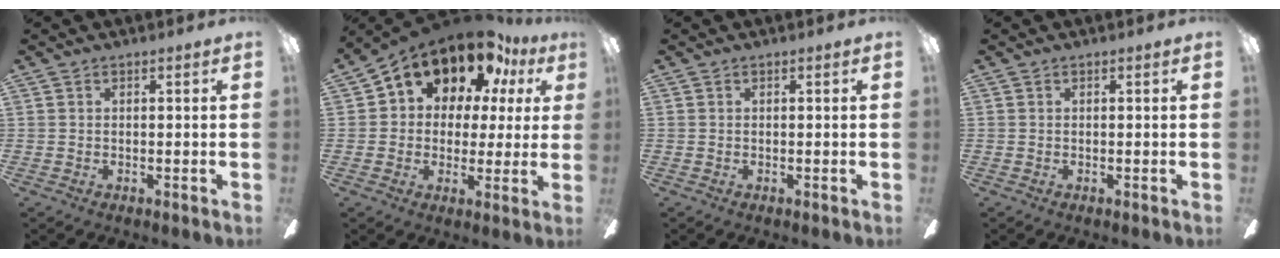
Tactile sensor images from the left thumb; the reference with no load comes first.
{"total": 14.4, "force": [10.3, 7.9, 6.3], "torque": [-0.121, -0.067, 0.185]}
{"total": 0.0}
{"total": 0.0}